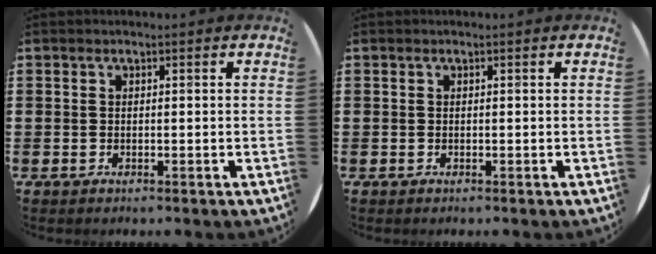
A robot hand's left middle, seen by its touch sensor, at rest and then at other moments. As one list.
[{"total": 0.0}]